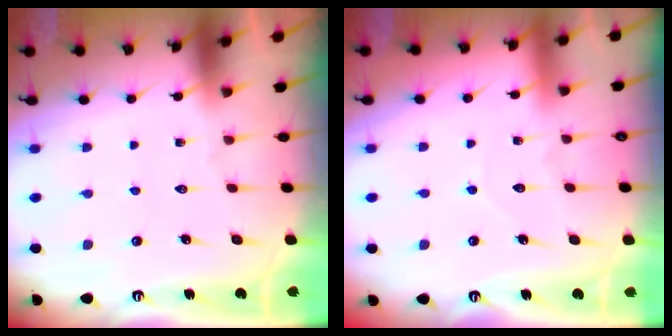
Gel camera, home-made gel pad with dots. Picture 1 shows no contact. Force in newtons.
{"total": 4.2, "press": 4.2, "slide": 0.3}